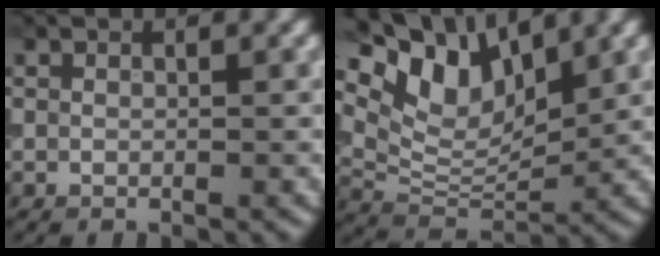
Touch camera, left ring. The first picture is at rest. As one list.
[{"total": 8.7, "force": [5.3, 4.1, 5.5], "torque": [-0.102, 0.010, 0.096]}]